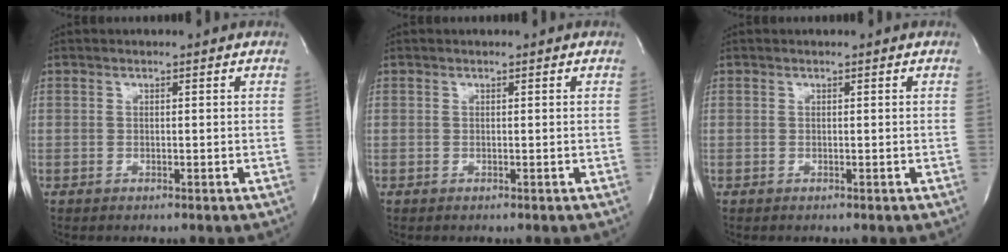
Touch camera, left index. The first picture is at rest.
{"total": 0.0}
{"total": 0.0}